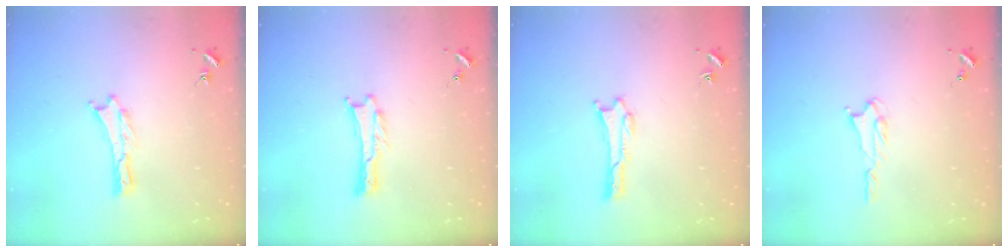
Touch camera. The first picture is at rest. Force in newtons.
{"total": 0.0}
{"total": 0.5, "press": 0.5, "slide": 0.1}
{"total": 1.8, "press": 1.7, "slide": 0.3}